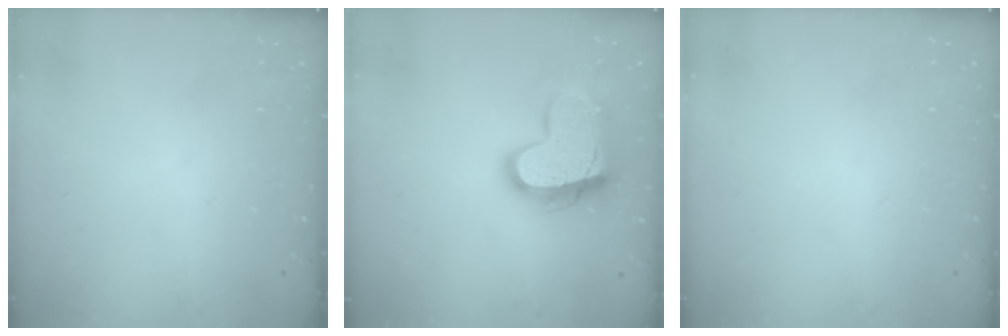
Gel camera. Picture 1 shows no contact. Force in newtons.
{"total": 18.1, "press": 18.1, "slide": 1.6}
{"total": 0.0}